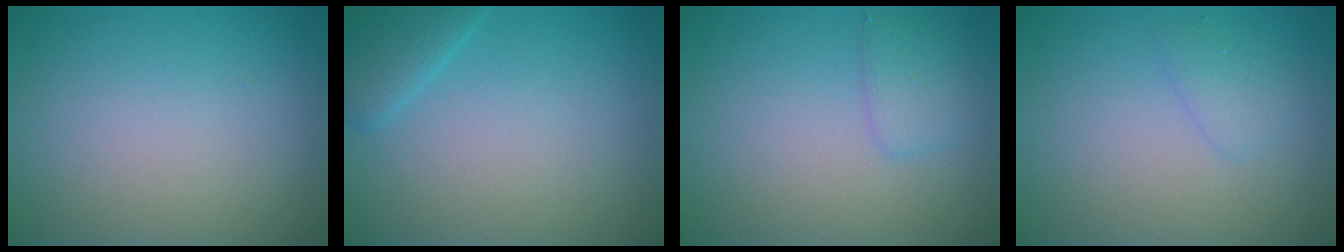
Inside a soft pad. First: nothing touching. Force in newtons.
{"total": 2.3, "press": 2.3, "slide": 0.1}
{"total": 1.7, "press": 1.7, "slide": 0.2}
{"total": 1.3, "press": 1.3, "slide": 0.0}